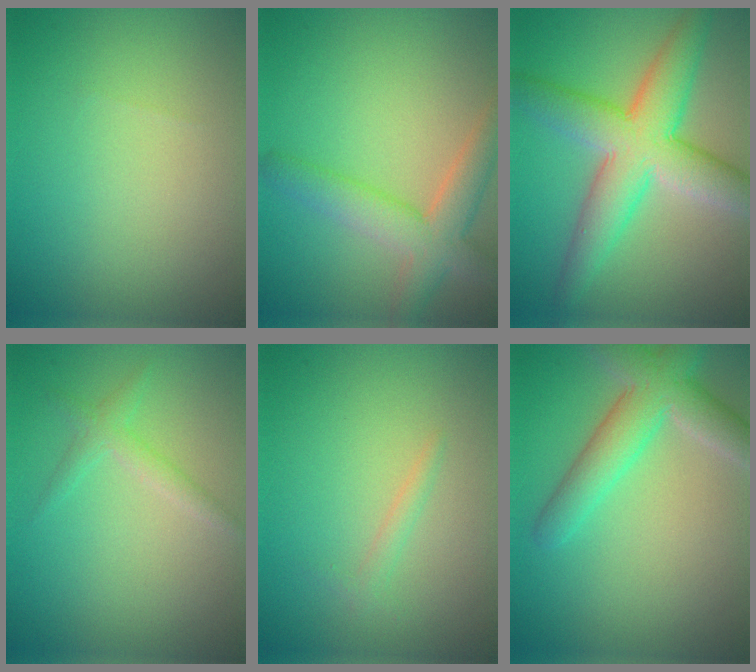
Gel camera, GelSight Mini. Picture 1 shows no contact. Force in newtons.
{"total": 4.9, "press": 4.9, "slide": 0.3}
{"total": 8.0, "press": 8.0, "slide": 0.2}
{"total": 1.6, "press": 1.6, "slide": 0.1}
{"total": 1.0, "press": 1.0, "slide": 0.1}
{"total": 5.2, "press": 5.2, "slide": 0.3}